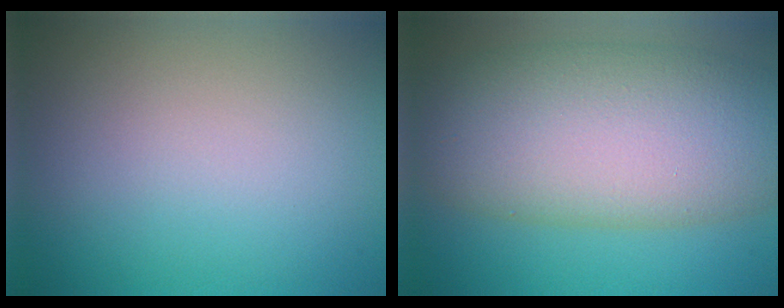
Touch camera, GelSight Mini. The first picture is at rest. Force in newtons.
{"total": 12.1, "press": 12.1, "slide": 0.6}